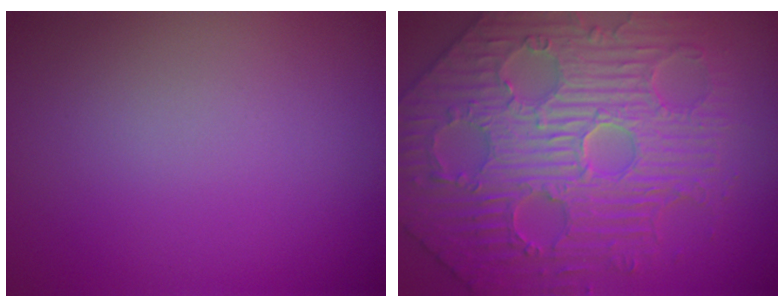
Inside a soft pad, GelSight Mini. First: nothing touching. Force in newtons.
{"total": 7.6, "press": 6.3, "slide": 4.3}